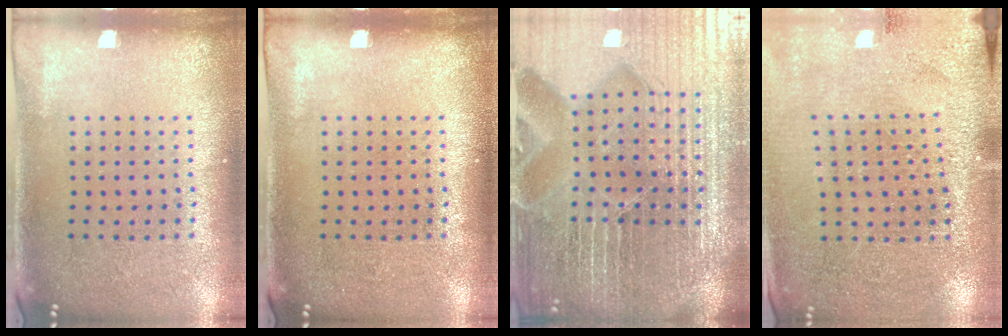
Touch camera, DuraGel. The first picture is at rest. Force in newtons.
{"total": 0.0}
{"total": 7.2, "press": 6.3, "slide": 3.4}
{"total": 2.8, "press": 2.8, "slide": 0.1}